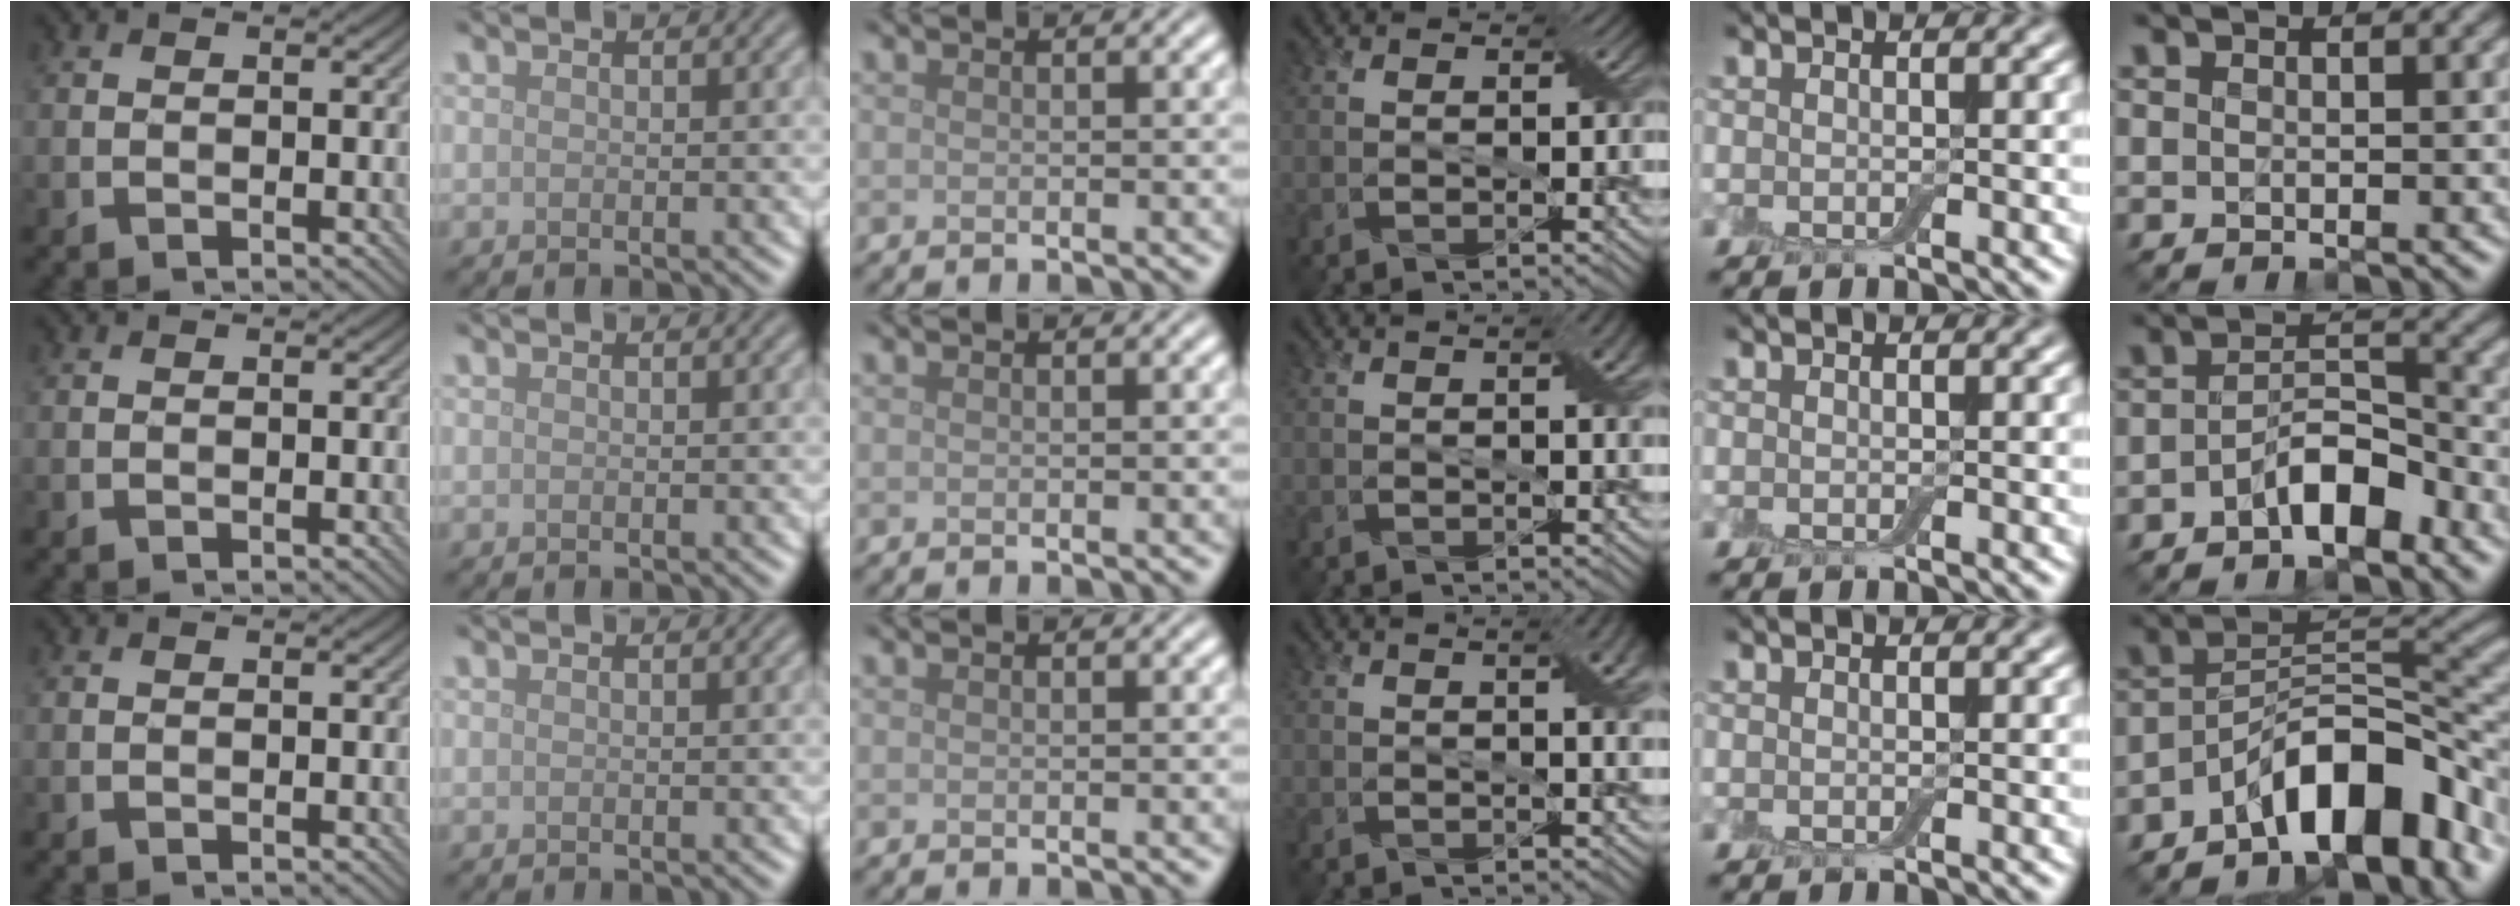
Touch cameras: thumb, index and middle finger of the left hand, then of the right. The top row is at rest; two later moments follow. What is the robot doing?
{"motion": "pour", "object": "bottle"}